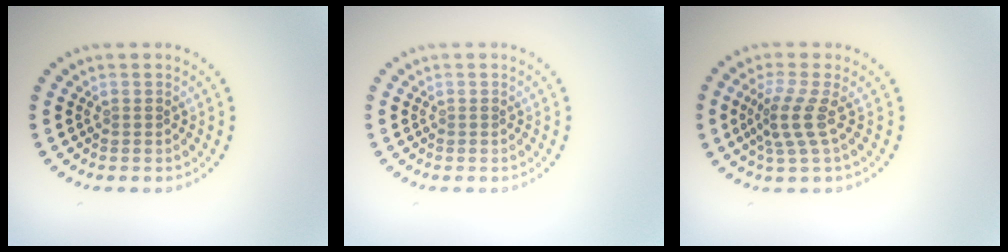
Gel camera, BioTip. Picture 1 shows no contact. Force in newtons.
{"total": 0.0}
{"total": 3.0, "press": 2.2, "slide": 2.0}